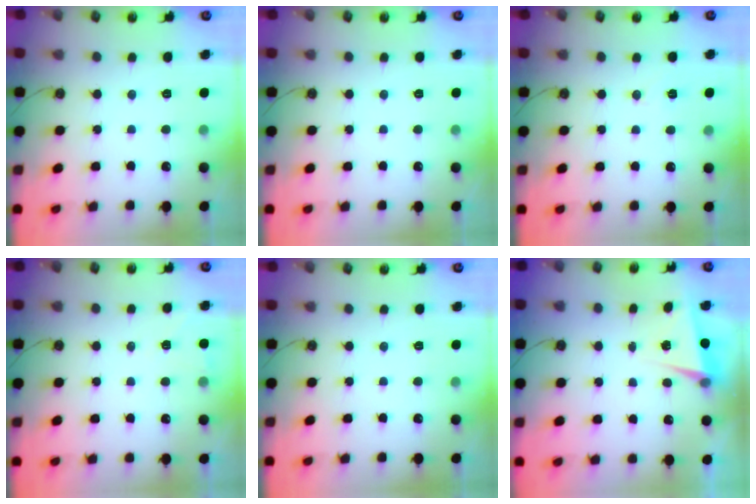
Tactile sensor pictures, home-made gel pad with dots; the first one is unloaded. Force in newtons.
{"total": 0.0}
{"total": 5.2, "press": 4.5, "slide": 2.7}
{"total": 3.6, "press": 3.1, "slide": 1.8}
{"total": 0.0}
{"total": 3.4, "press": 2.9, "slide": 1.7}